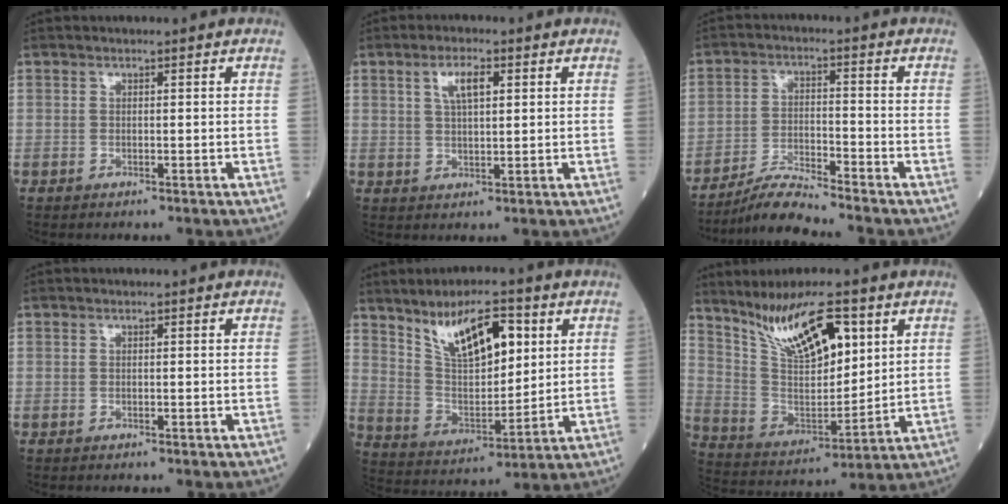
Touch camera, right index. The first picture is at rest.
{"total": 4.4, "force": [1.8, 1.3, 3.8], "torque": [-0.074, 0.007, 0.034]}
{"total": 5.8, "force": [-5.5, -1.1, 1.5], "torque": [-0.032, -0.016, -0.104]}
{"total": 0.0}
{"total": 12.7, "force": [6.3, 4.8, 9.9], "torque": [-0.178, 0.014, 0.125]}
{"total": 14.9, "force": [8.6, 4.4, 11.4], "torque": [-0.212, 0.008, 0.170]}